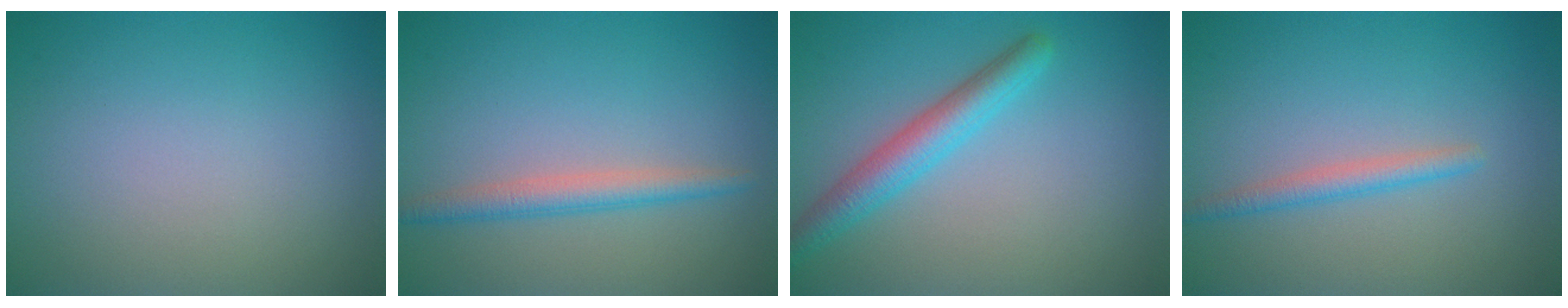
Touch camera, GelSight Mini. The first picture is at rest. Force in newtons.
{"total": 2.4, "press": 2.4, "slide": 0.1}
{"total": 3.7, "press": 3.7, "slide": 0.1}
{"total": 1.8, "press": 1.8, "slide": 0.1}